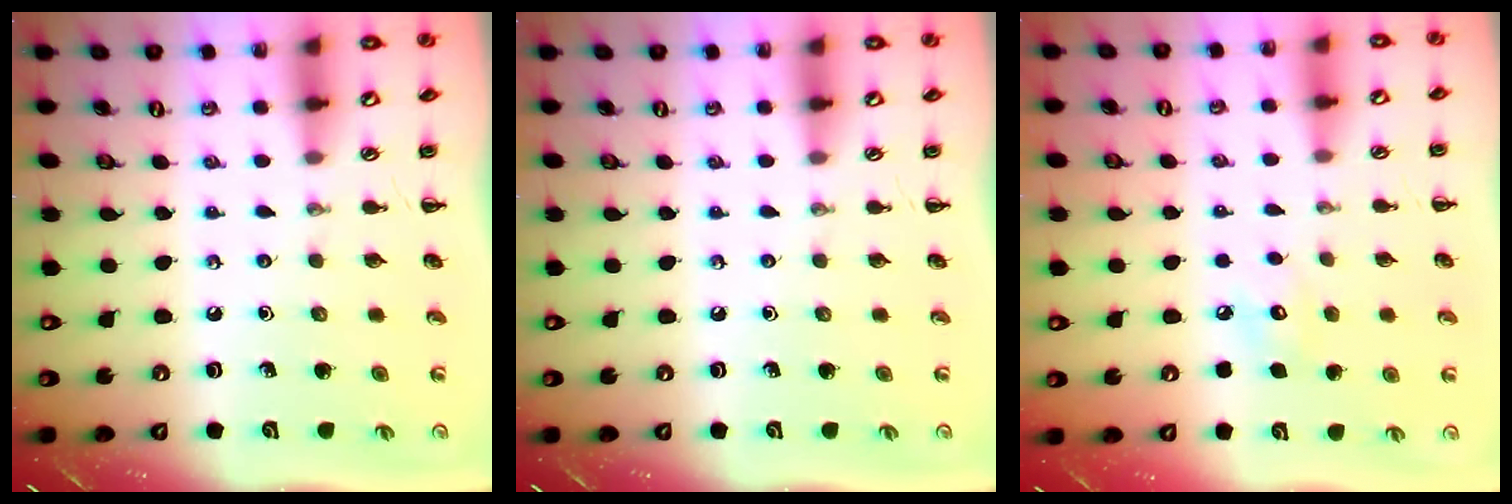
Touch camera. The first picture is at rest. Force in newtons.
{"total": 0.0}
{"total": 5.2, "press": 5.1, "slide": 1.3}